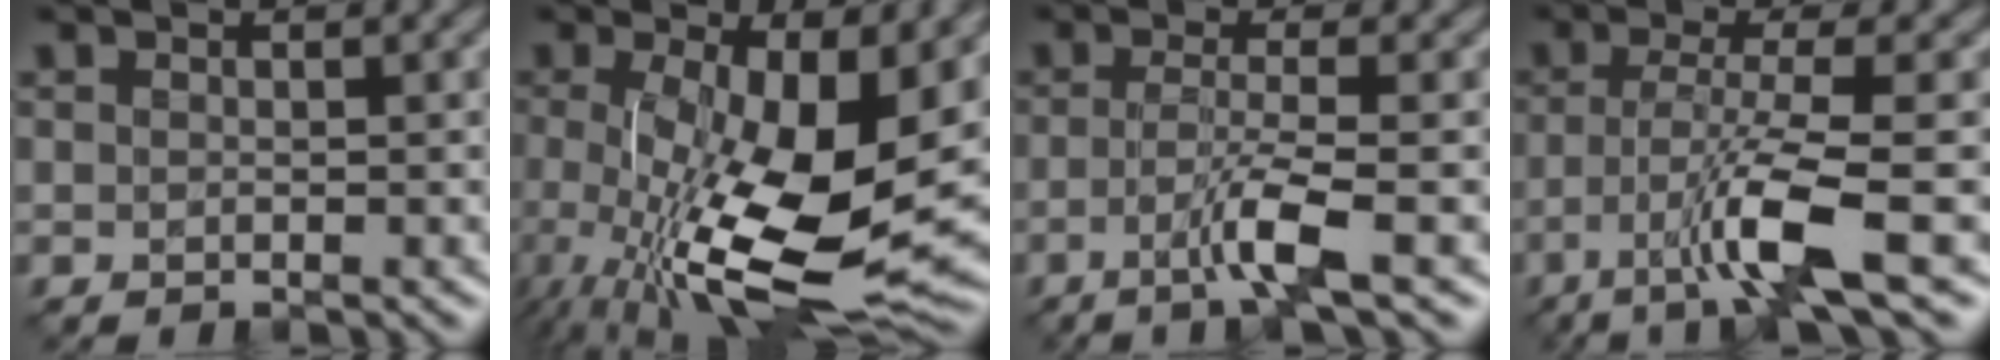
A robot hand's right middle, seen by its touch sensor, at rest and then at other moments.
{"total": 13.3, "force": [-2.1, 4.9, 12.1], "torque": [-0.203, -0.030, -0.024]}
{"total": 3.8, "force": [-1.8, 0.3, 3.3], "torque": [-0.057, -0.001, -0.038]}
{"total": 6.0, "force": [-2.7, 0.3, 5.3], "torque": [-0.099, -0.004, -0.049]}